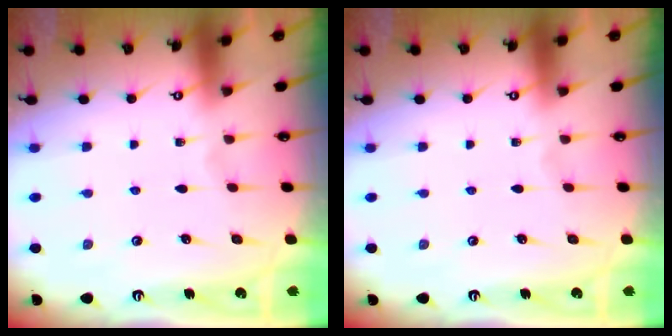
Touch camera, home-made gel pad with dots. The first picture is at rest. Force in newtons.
{"total": 0.0}